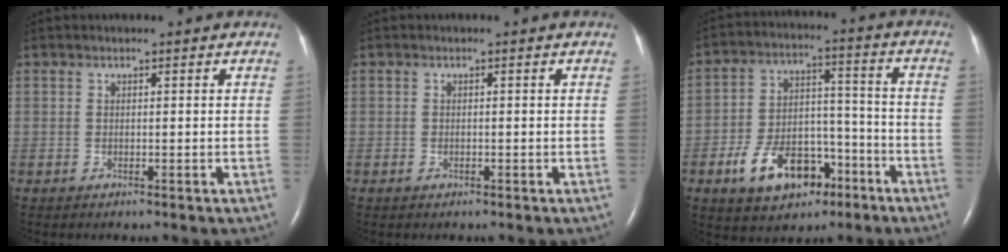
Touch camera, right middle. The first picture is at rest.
{"total": 0.7, "force": [-0.3, 0.4, 0.4], "torque": [-0.010, 0.001, -0.004]}
{"total": 12.4, "force": [-6.5, 7.1, 7.8], "torque": [-0.141, 0.020, -0.102]}